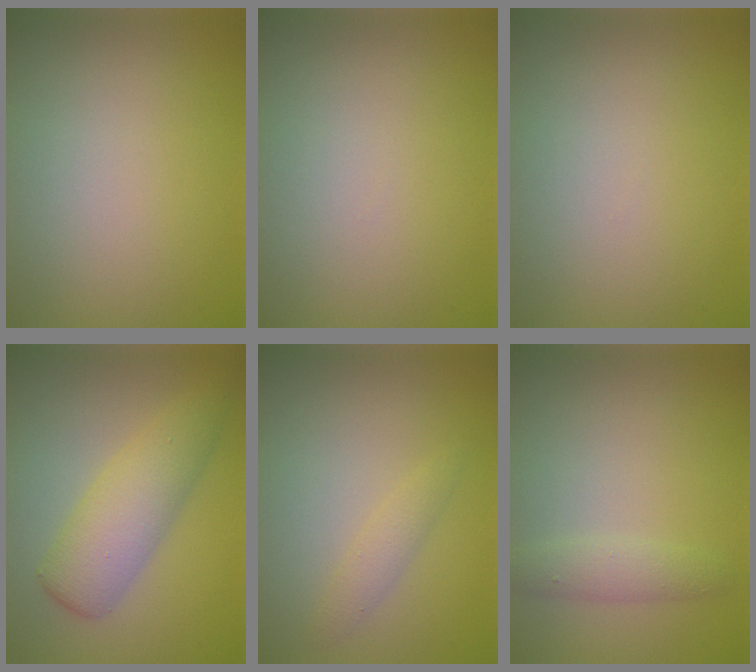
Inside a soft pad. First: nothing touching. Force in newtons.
{"total": 0.0}
{"total": 0.0}
{"total": 5.0, "press": 5.0, "slide": 0.2}
{"total": 1.4, "press": 1.4, "slide": 0.0}
{"total": 1.9, "press": 1.9, "slide": 0.1}